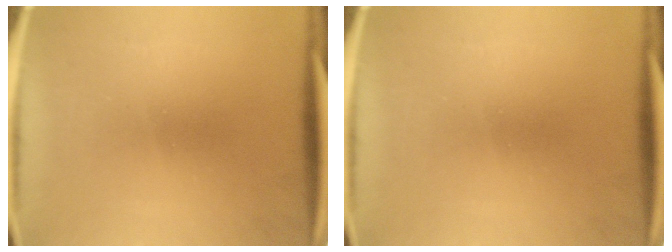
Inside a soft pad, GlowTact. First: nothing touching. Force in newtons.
{"total": 0.0}